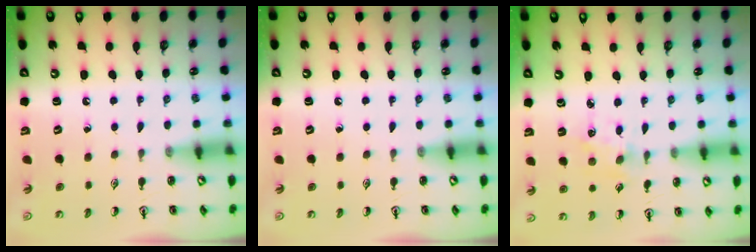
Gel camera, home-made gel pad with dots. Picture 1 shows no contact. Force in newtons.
{"total": 0.0}
{"total": 2.2, "press": 2.2, "slide": 0.2}